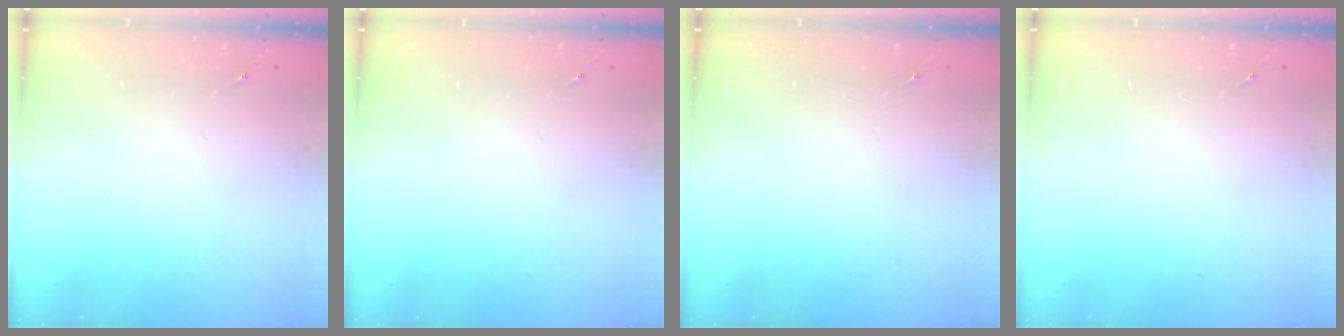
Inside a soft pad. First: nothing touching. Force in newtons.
{"total": 0.0}
{"total": 0.0}
{"total": 0.0}